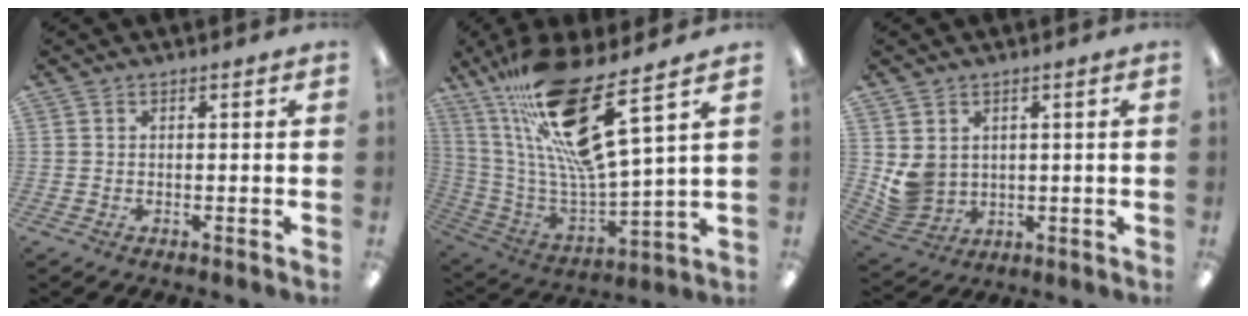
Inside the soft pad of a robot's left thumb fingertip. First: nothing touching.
{"total": 24.1, "force": [14.6, 5.6, 18.3], "torque": [-0.352, -0.089, 0.241]}
{"total": 5.5, "force": [2.0, 4.9, 1.7], "torque": [-0.043, -0.006, 0.044]}